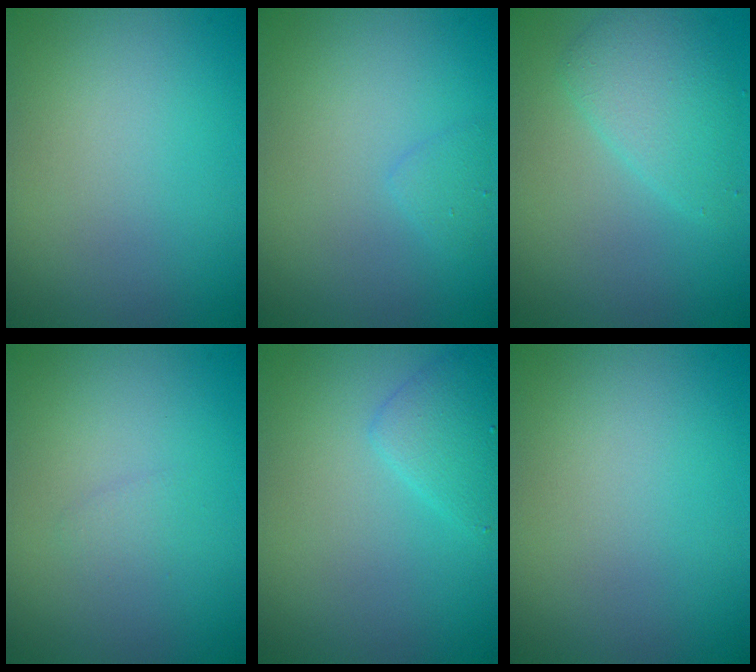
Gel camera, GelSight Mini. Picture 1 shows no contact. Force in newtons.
{"total": 0.9, "press": 0.9, "slide": 0.0}
{"total": 3.0, "press": 3.0, "slide": 0.2}
{"total": 0.8, "press": 0.8, "slide": 0.1}
{"total": 2.1, "press": 2.1, "slide": 0.0}
{"total": 0.0}